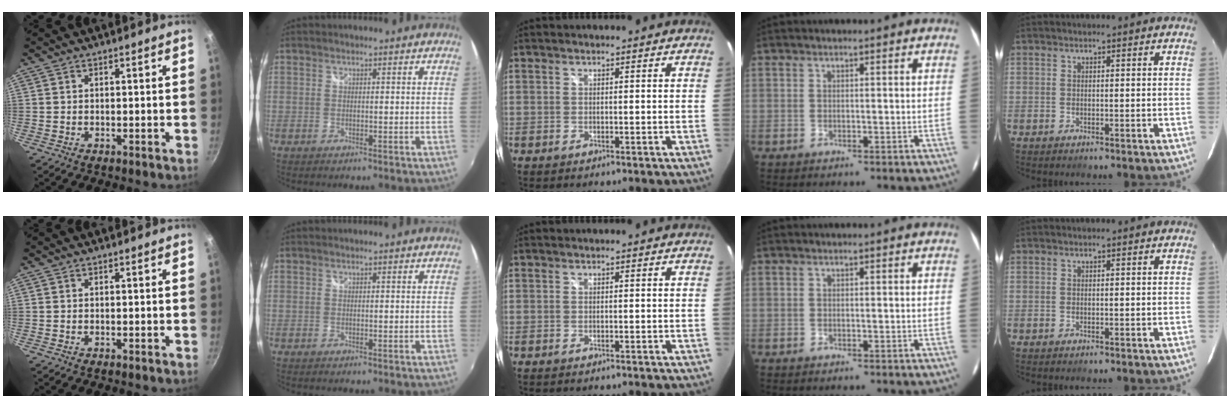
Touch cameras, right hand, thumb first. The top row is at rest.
{}